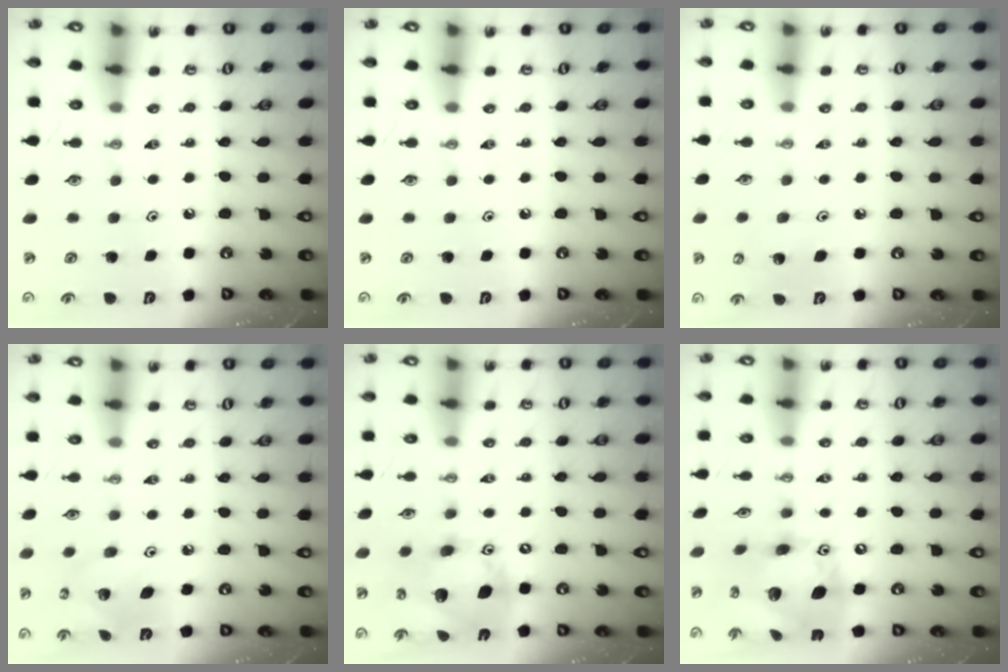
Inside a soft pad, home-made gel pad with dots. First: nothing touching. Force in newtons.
{"total": 0.0}
{"total": 4.3, "press": 4.3, "slide": 0.4}
{"total": 7.4, "press": 7.4, "slide": 0.1}
{"total": 16.0, "press": 15.7, "slide": 2.9}
{"total": 18.2, "press": 18.2, "slide": 1.3}